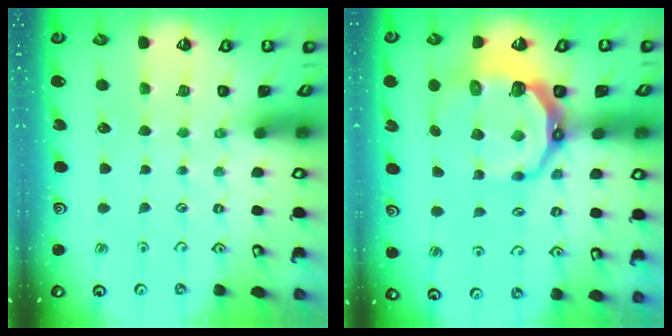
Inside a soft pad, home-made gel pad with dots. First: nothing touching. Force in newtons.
{"total": 12.8, "press": 11.8, "slide": 4.8}